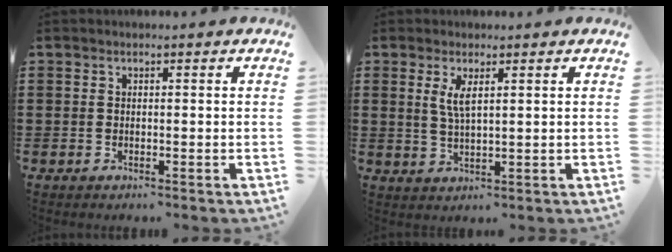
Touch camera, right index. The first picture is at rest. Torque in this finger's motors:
{"motor_torque": [0.34, 0.31, 0.39, 0.13]}